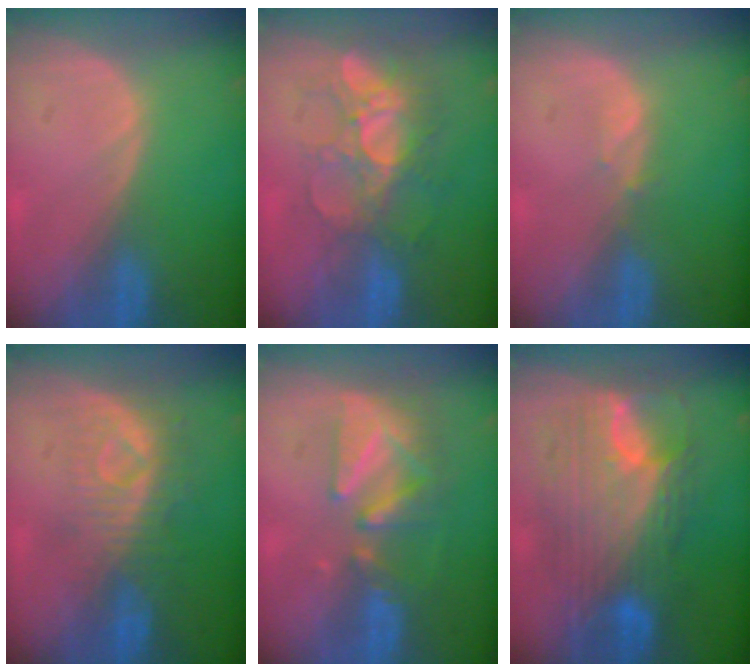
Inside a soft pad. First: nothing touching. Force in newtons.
{"total": 9.2, "press": 8.2, "slide": 4.3}
{"total": 0.8, "press": 0.8, "slide": 0.3}
{"total": 8.3, "press": 7.5, "slide": 3.6}
{"total": 8.4, "press": 7.7, "slide": 3.5}
{"total": 11.9, "press": 11.8, "slide": 1.0}